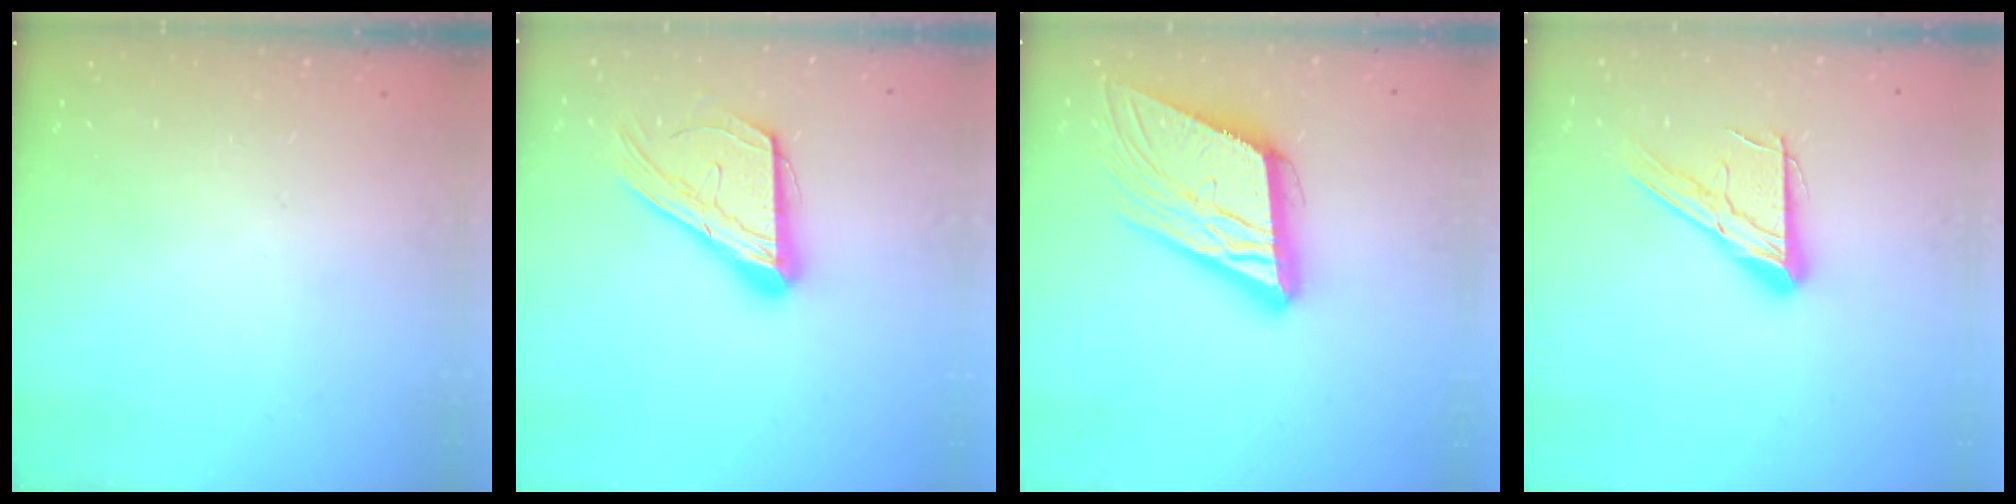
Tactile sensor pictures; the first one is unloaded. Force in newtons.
{"total": 15.8, "press": 15.7, "slide": 1.0}
{"total": 18.8, "press": 18.5, "slide": 3.5}
{"total": 13.9, "press": 13.8, "slide": 1.3}